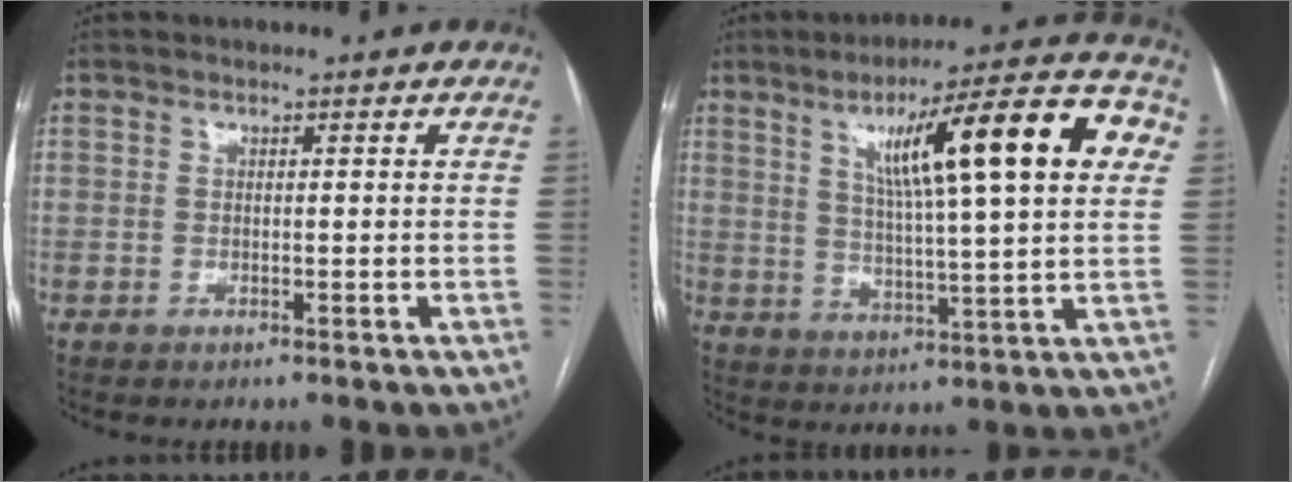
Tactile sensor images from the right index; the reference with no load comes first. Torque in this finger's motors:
{"motor_torque": [1.29, 0.85, 0.49, 0.21]}